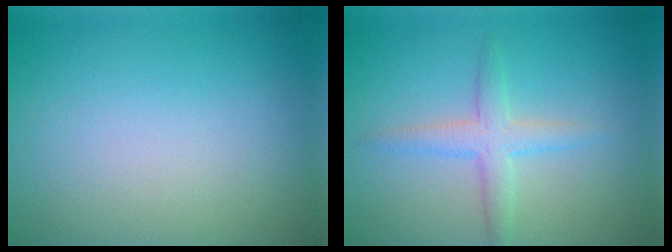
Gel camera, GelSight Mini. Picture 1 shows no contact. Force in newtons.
{"total": 2.7, "press": 2.7, "slide": 0.0}